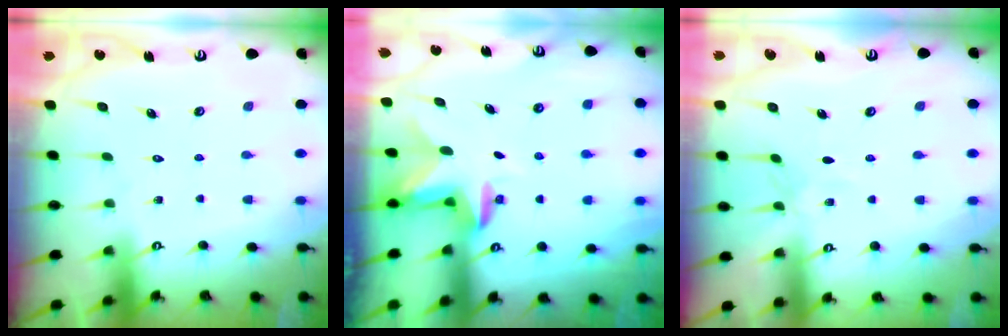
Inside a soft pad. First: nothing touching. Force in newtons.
{"total": 2.9, "press": 2.8, "slide": 0.6}
{"total": 2.7, "press": 2.6, "slide": 0.3}